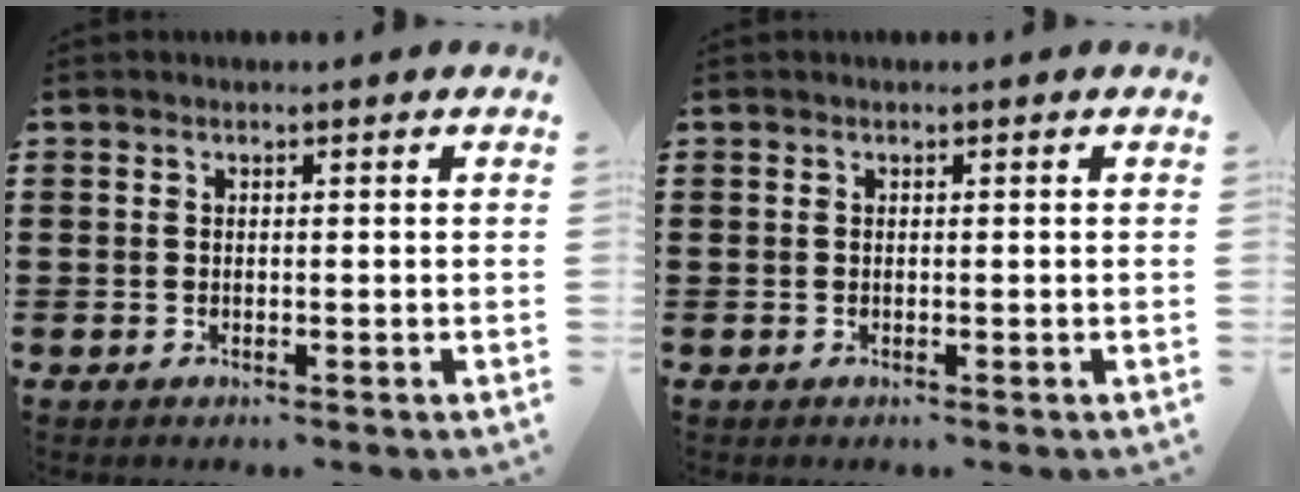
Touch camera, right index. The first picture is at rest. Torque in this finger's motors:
{"motor_torque": [0.02, 0.05, 0.00, 0.00]}